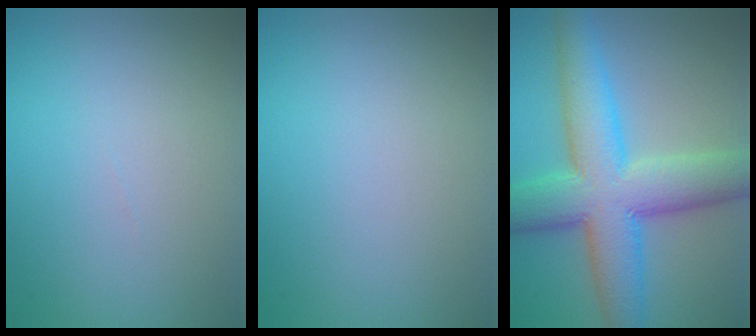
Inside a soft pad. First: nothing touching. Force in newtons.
{"total": 0.0}
{"total": 10.2, "press": 10.2, "slide": 0.2}